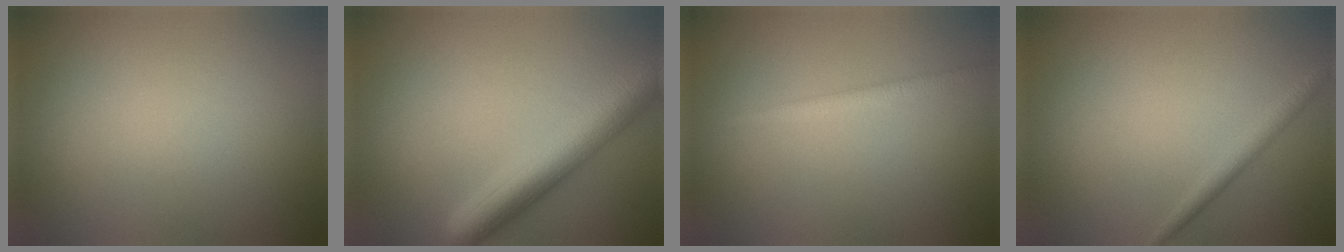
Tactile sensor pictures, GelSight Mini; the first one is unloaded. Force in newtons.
{"total": 6.5, "press": 6.5, "slide": 0.3}
{"total": 1.7, "press": 1.7, "slide": 0.0}
{"total": 1.6, "press": 1.6, "slide": 0.1}